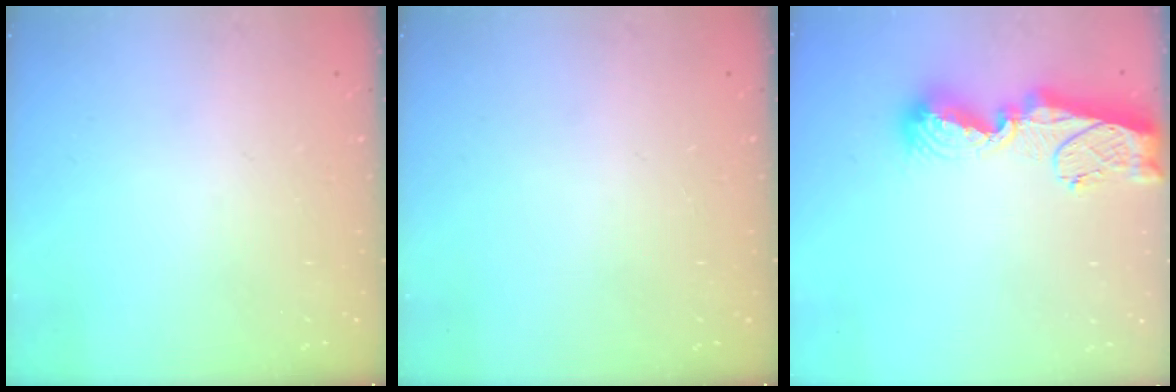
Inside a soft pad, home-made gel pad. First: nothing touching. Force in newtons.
{"total": 0.0}
{"total": 11.5, "press": 11.4, "slide": 1.4}